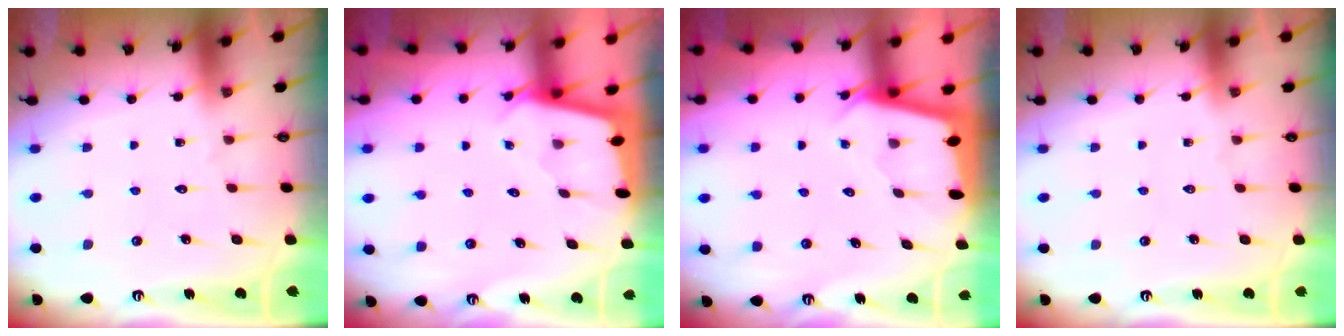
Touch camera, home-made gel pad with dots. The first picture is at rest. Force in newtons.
{"total": 1.9, "press": 1.9, "slide": 0.2}
{"total": 2.0, "press": 2.0, "slide": 0.2}
{"total": 0.0}